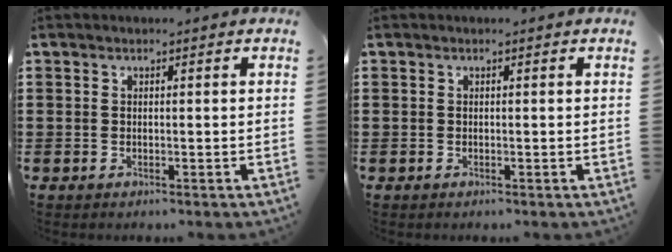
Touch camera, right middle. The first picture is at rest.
{"total": 0.0}